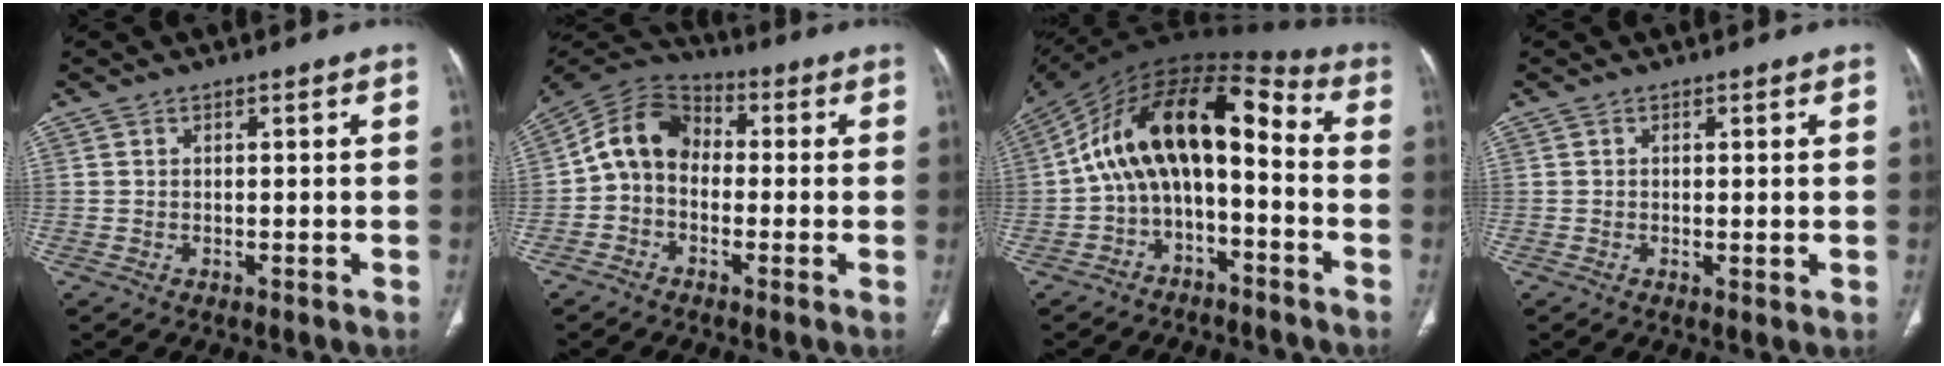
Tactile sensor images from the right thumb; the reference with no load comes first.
{"total": 10.1, "force": [-0.8, 7.8, 6.3], "torque": [-0.102, 0.037, -0.034]}
{"total": 17.8, "force": [-2.1, 9.7, 14.8], "torque": [-0.233, 0.103, -0.044]}
{"total": 0.9, "force": [0.0, 0.3, 0.9], "torque": [-0.020, -0.006, 0.000]}